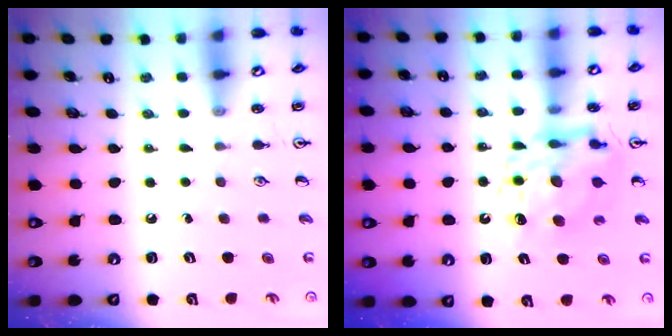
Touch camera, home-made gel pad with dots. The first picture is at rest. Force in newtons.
{"total": 11.7, "press": 11.6, "slide": 1.2}